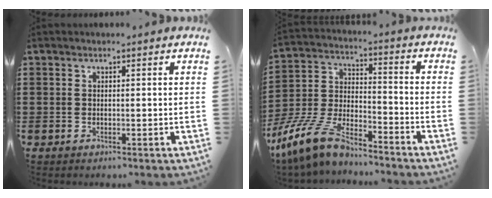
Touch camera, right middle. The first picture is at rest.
{"total": 10.9, "force": [-9.2, 2.7, 5.2], "torque": [-0.122, 0.013, -0.187]}